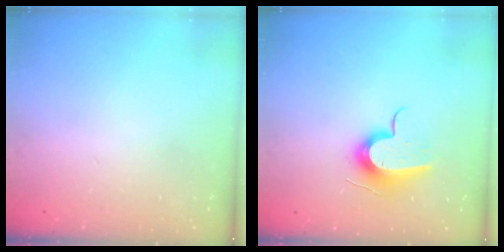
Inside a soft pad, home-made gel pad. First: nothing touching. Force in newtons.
{"total": 12.4, "press": 12.4, "slide": 0.4}